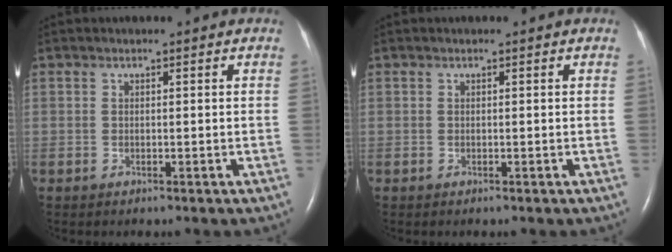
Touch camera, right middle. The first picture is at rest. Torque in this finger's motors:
{"motor_torque": [-0.06, 0.10, 0.00, 0.01]}